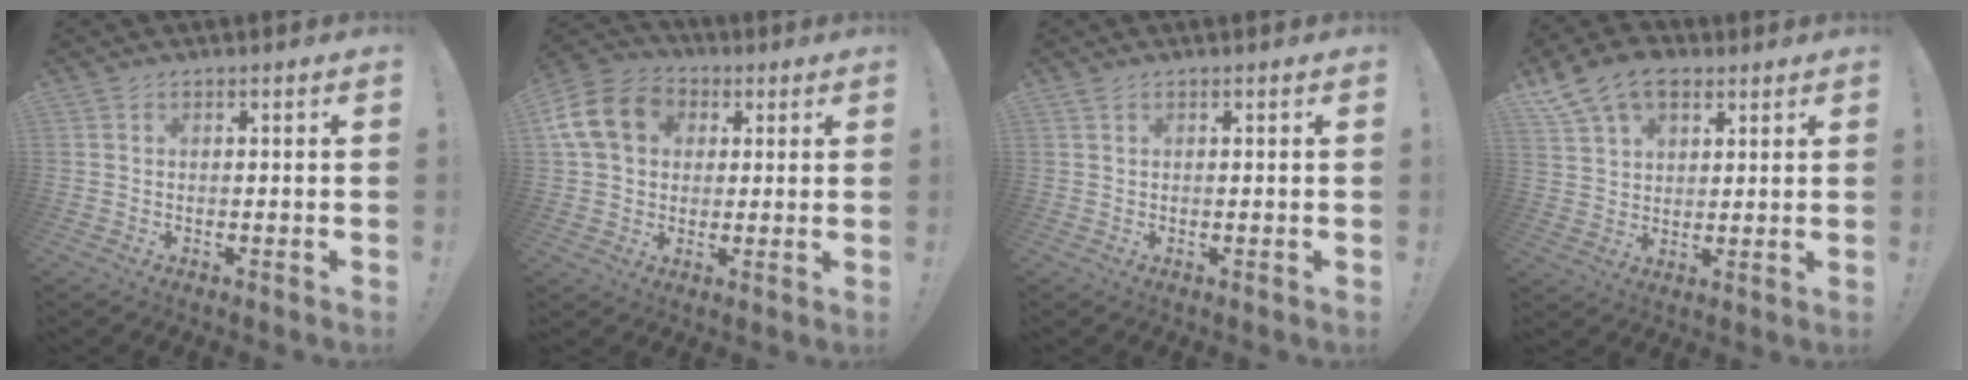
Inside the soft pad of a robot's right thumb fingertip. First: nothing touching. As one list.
[{"total": 15.6, "force": [4.0, 12.7, 8.1], "torque": [-0.133, 0.004, 0.083]}, {"total": 0.8, "force": [0.6, 0.0, 0.5], "torque": [-0.011, 0.001, 0.010]}, {"total": 11.9, "force": [6.7, 7.8, 6.0], "torque": [-0.106, -0.024, 0.132]}]